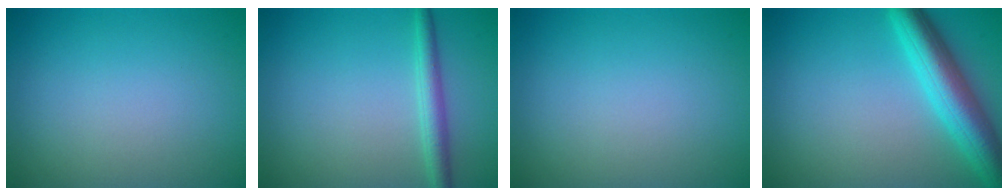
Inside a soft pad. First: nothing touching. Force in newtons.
{"total": 2.3, "press": 2.3, "slide": 0.1}
{"total": 0.0}
{"total": 6.3, "press": 6.3, "slide": 0.3}